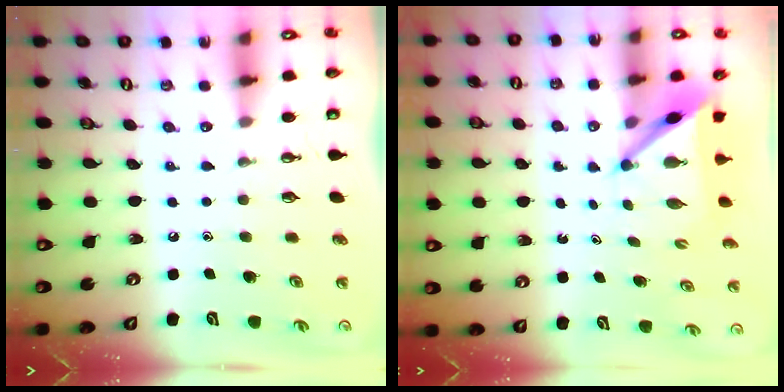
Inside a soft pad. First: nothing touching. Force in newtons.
{"total": 4.9, "press": 4.9, "slide": 0.4}